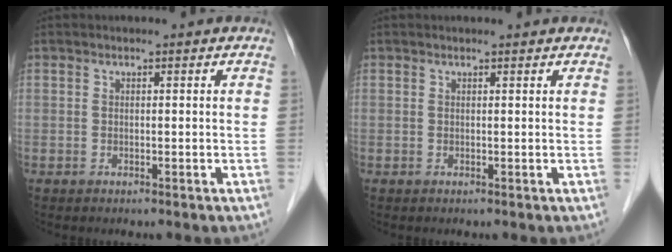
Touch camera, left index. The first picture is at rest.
{"total": 1.5, "force": [1.4, 0.1, 0.4], "torque": [-0.010, 0.011, 0.017]}